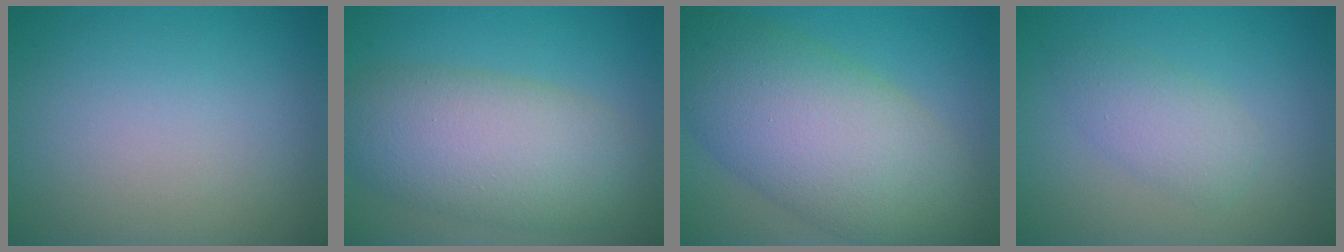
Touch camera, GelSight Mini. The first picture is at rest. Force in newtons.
{"total": 8.5, "press": 8.5, "slide": 0.3}
{"total": 11.4, "press": 11.4, "slide": 0.5}
{"total": 2.7, "press": 2.7, "slide": 0.1}